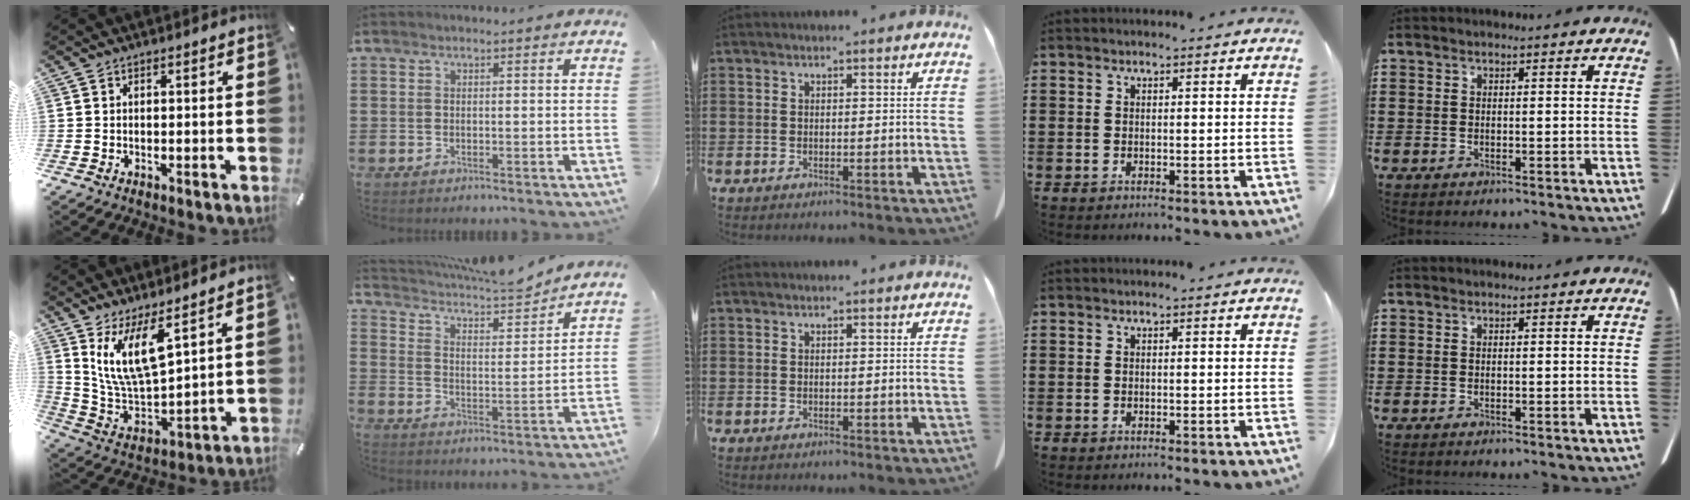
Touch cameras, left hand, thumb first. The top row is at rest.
{"thumb": {"total": 14.2, "force": [8.6, 5.3, 9.9], "torque": [-0.230, -0.040, 0.153]}, "index": {"total": 5.3, "force": [5.0, 0.6, 1.7], "torque": [-0.059, -0.033, 0.080]}}